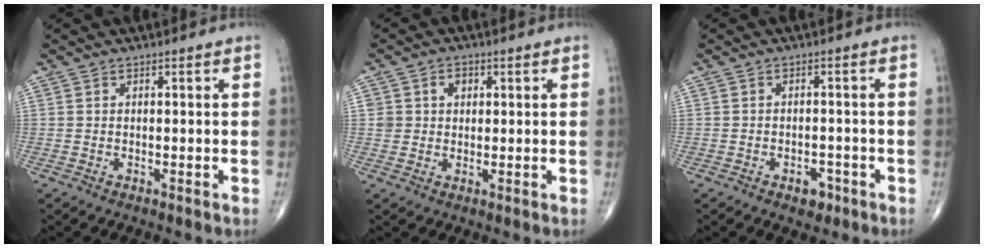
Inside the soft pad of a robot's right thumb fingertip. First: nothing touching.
{"total": 3.4, "force": [1.0, 3.0, 1.3], "torque": [0.001, 0.001, 0.014]}
{"total": 3.1, "force": [-1.9, 1.9, 1.7], "torque": [-0.008, 0.009, -0.023]}